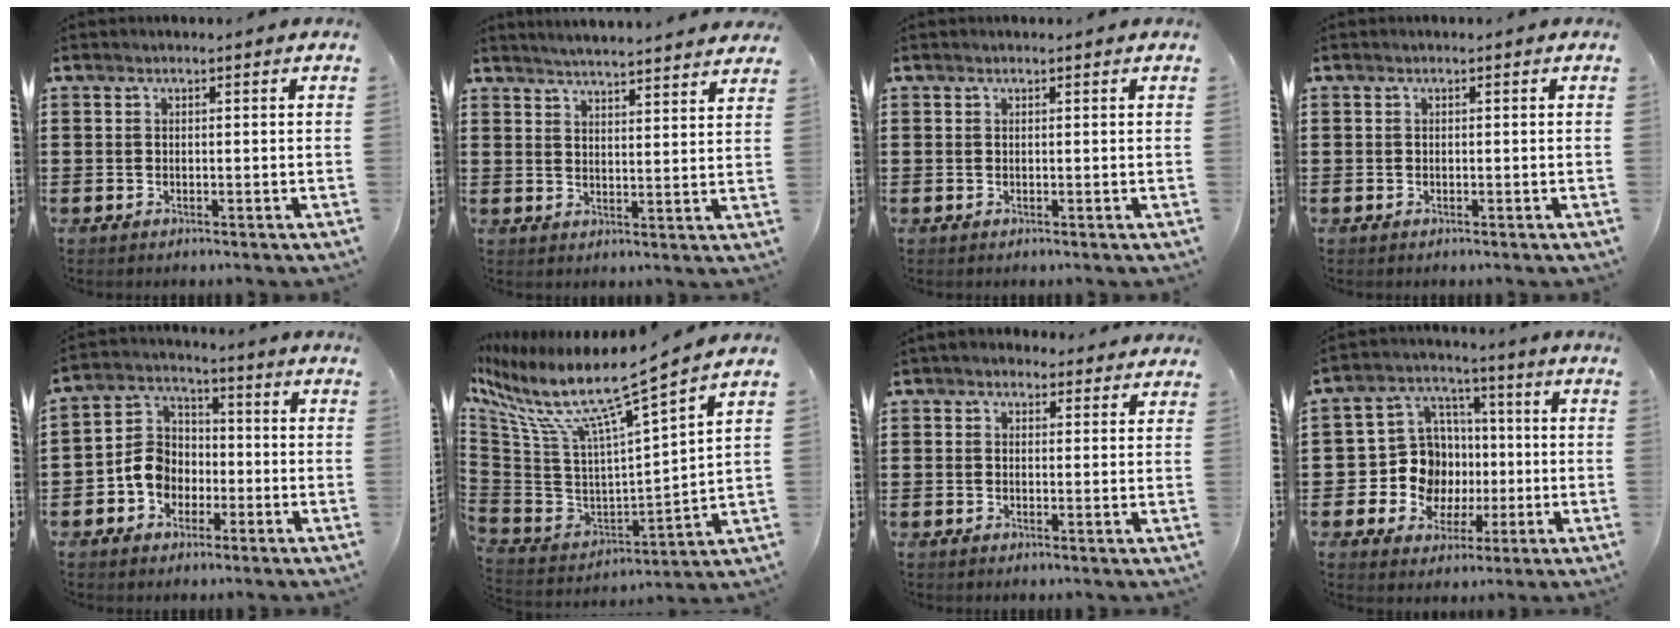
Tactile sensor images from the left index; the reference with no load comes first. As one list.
[{"total": 4.1, "force": [4.0, -0.7, 0.4], "torque": [-0.023, -0.023, 0.071]}, {"total": 0.0}, {"total": 0.0}, {"total": 7.1, "force": [-2.5, 6.0, 2.8], "torque": [-0.082, 0.018, -0.053]}, {"total": 10.8, "force": [7.3, 0.6, 7.9], "torque": [-0.182, -0.064, 0.113]}, {"total": 2.4, "force": [1.9, 1.4, 0.5], "torque": [-0.018, 0.004, 0.035]}, {"total": 10.4, "force": [-0.6, 9.9, 3.2], "torque": [-0.099, 0.010, -0.001]}]